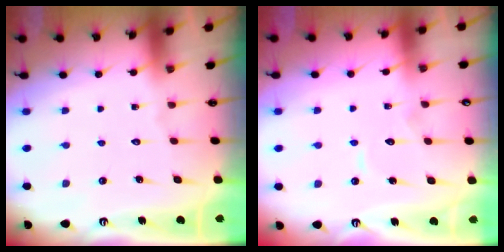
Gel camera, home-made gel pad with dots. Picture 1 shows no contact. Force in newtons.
{"total": 5.1, "press": 5.1, "slide": 0.5}